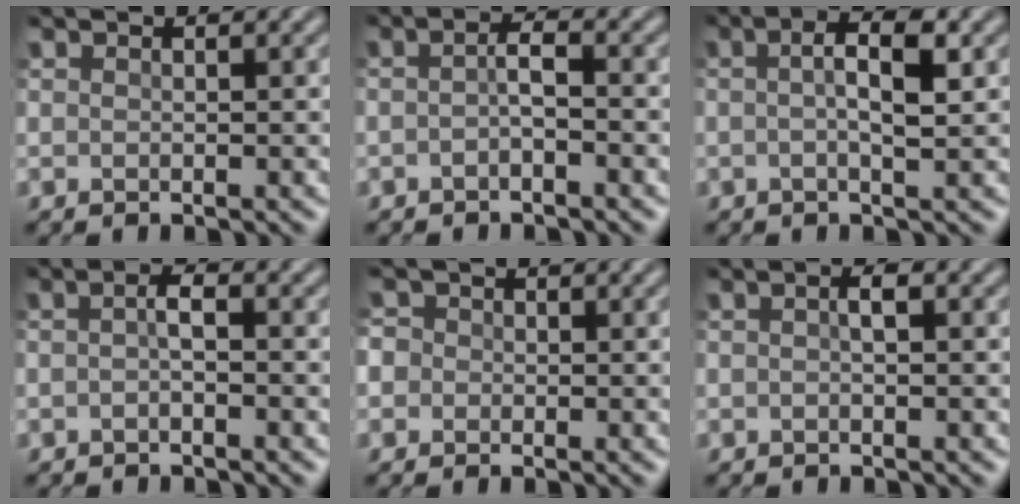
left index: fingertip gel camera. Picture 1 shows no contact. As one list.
[{"total": 1.6, "force": [-0.9, 0.4, 1.3], "torque": [-0.029, 0.003, -0.020]}, {"total": 3.9, "force": [0.4, 1.0, 3.7], "torque": [-0.068, 0.007, 0.000]}, {"total": 1.4, "force": [-0.6, 0.3, 1.2], "torque": [-0.027, 0.003, -0.015]}, {"total": 2.8, "force": [0.2, 2.6, 1.0], "torque": [-0.007, 0.020, -0.020]}, {"total": 1.1, "force": [-0.2, 0.3, 1.0], "torque": [-0.023, 0.004, -0.007]}]